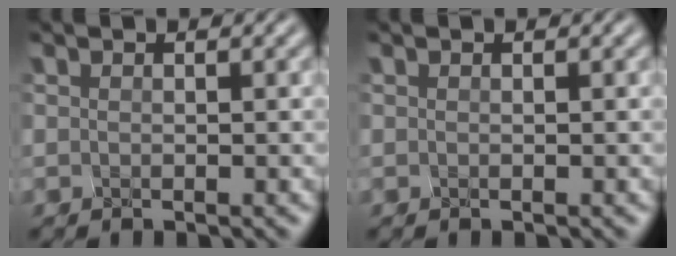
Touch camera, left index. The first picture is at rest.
{"total": 0.0}